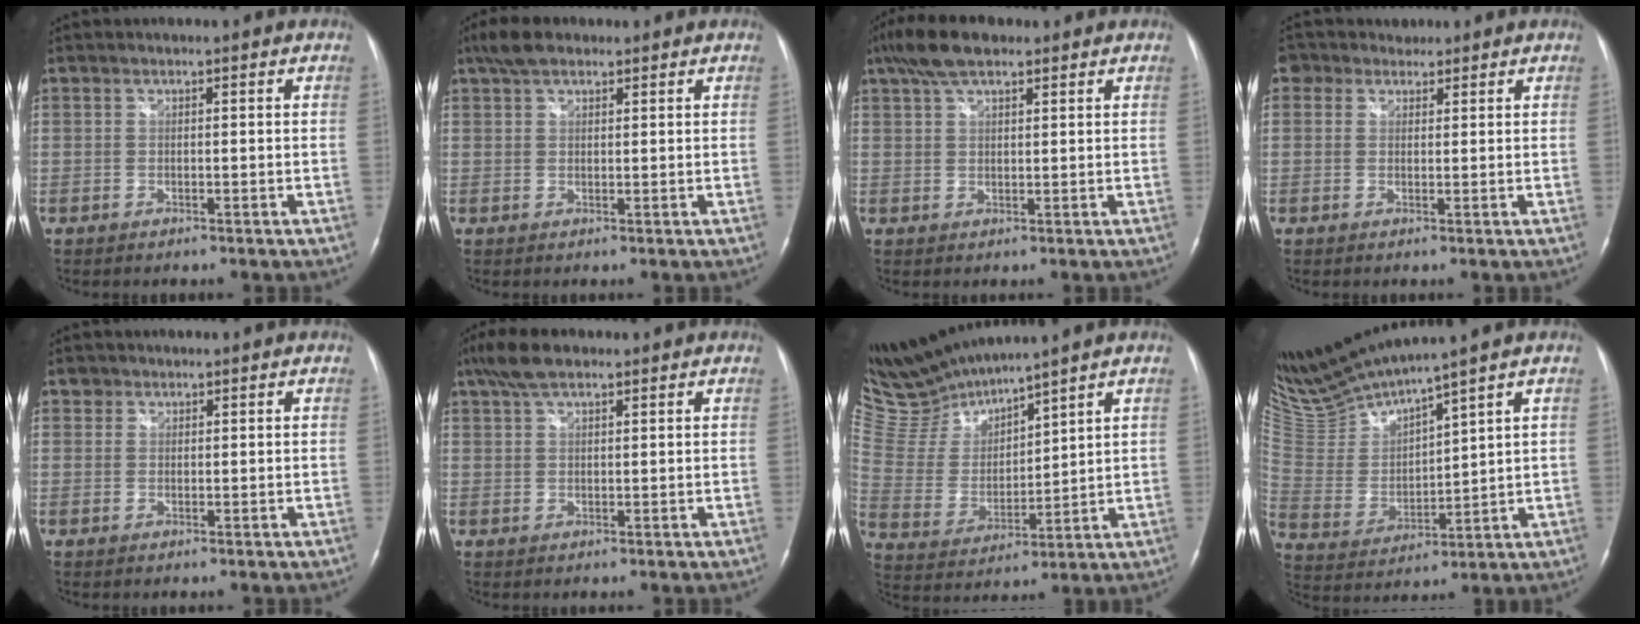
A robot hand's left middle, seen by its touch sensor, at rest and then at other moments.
{"total": 4.3, "force": [3.1, 2.0, 2.2], "torque": [-0.052, 0.019, 0.061]}
{"total": 6.8, "force": [4.8, 2.4, 4.3], "torque": [-0.091, 0.024, 0.087]}
{"total": 3.6, "force": [2.2, 2.7, 0.5], "torque": [-0.015, 0.028, 0.036]}
{"total": 1.3, "force": [0.7, 1.0, 0.0], "torque": [0.011, 0.001, 0.006]}
{"total": 5.2, "force": [3.7, 1.8, 3.2], "torque": [-0.074, 0.022, 0.071]}
{"total": 10.4, "force": [10.3, -0.2, 1.6], "torque": [-0.061, -0.002, 0.226]}
{"total": 13.3, "force": [12.4, -0.9, 4.7], "torque": [-0.113, -0.011, 0.259]}